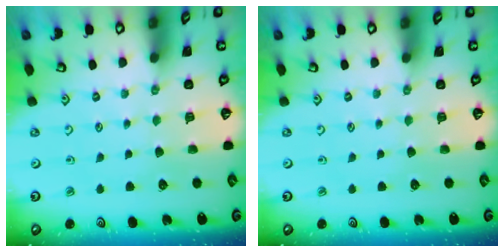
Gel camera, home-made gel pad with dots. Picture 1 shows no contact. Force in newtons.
{"total": 0.0}